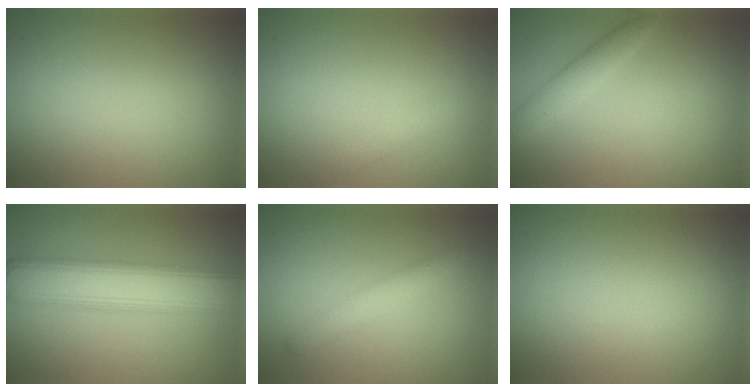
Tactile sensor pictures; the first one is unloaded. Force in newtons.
{"total": 1.3, "press": 1.3, "slide": 0.2}
{"total": 2.3, "press": 2.3, "slide": 0.1}
{"total": 8.3, "press": 8.3, "slide": 0.2}
{"total": 2.1, "press": 2.1, "slide": 0.1}
{"total": 0.0}